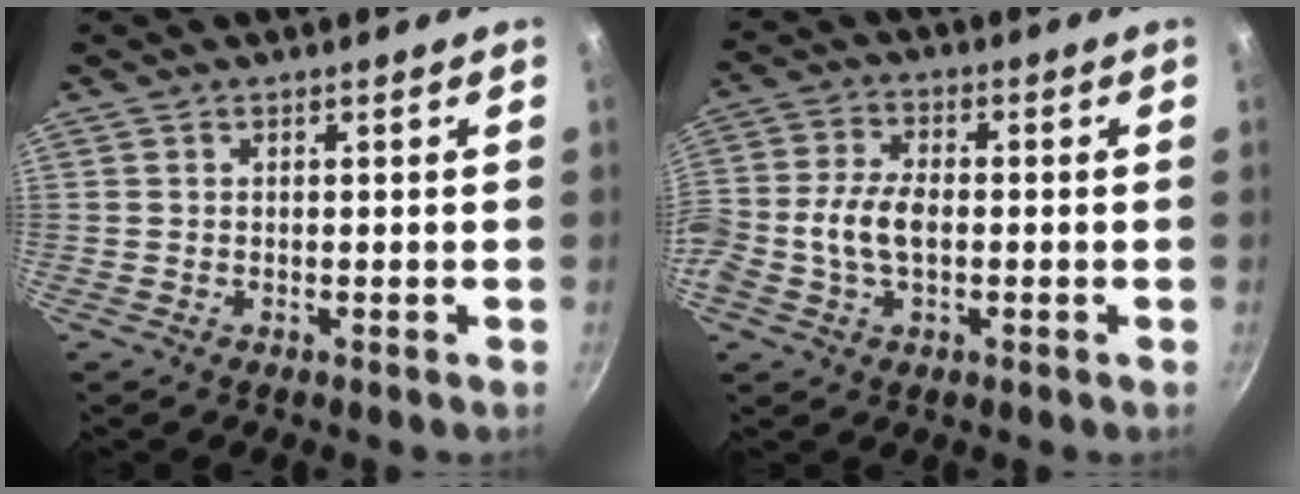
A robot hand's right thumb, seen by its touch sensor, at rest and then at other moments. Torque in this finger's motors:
{"motor_torque": [-0.02, 0.16, 0.04, -0.04, 0.08]}